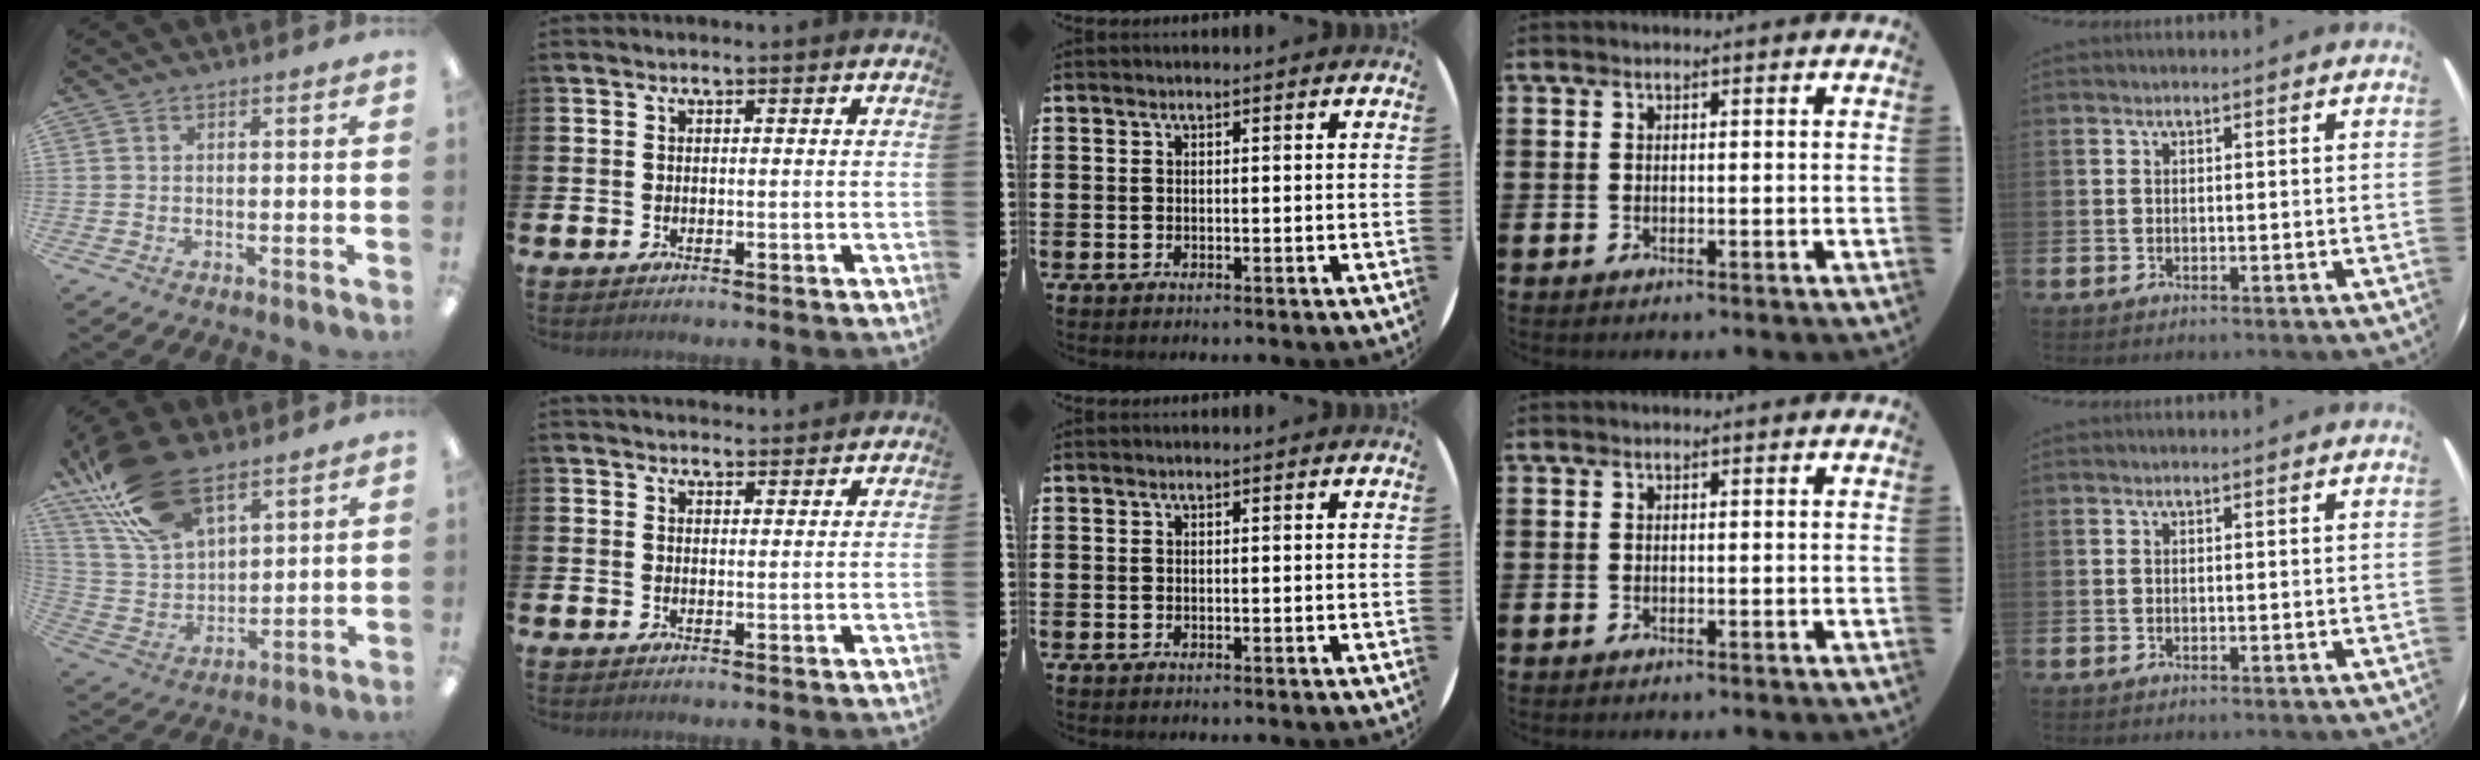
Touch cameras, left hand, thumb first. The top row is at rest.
{"thumb": {"total": 20.7, "force": [13.3, 10.4, 12.0], "torque": [-0.258, -0.048, 0.243]}, "index": {"total": 2.4, "force": [2.4, 0.6, 0.0], "torque": [0.008, -0.013, 0.041]}}